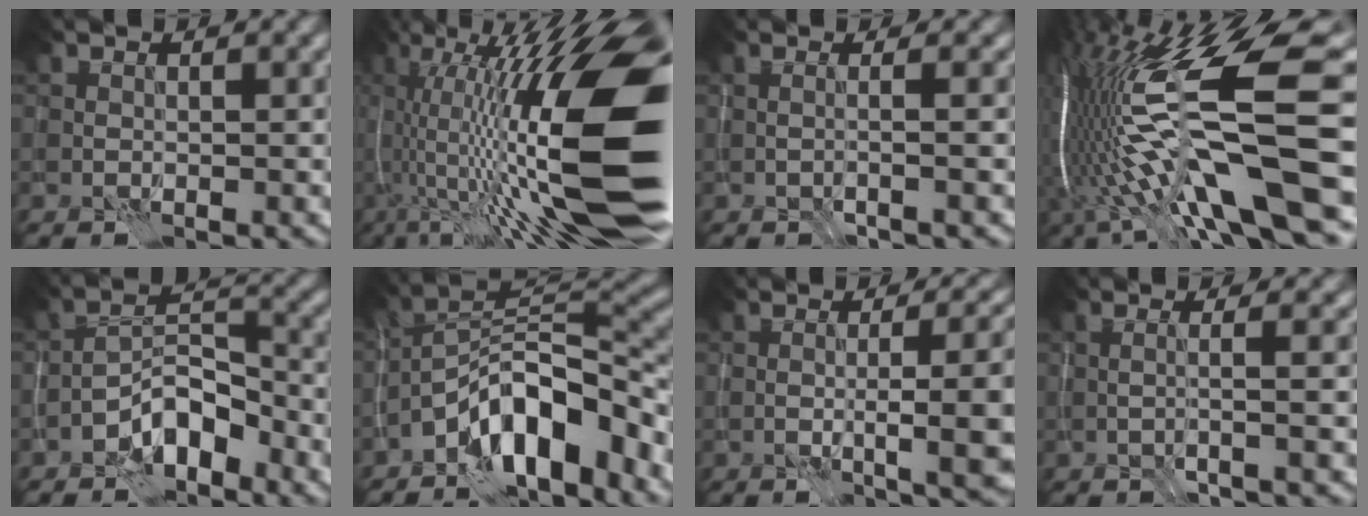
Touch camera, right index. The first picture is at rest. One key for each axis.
{"total": 20.3, "fx": 0.8, "fy": 6.6, "fz": 19.2, "tx": -0.303, "ty": 0.020, "tz": 0.013}
{"total": 2.2, "fx": -0.2, "fy": 0.7, "fz": 2.1, "tx": -0.018, "ty": 0.000, "tz": -0.018}
{"total": 18.4, "fx": -1.6, "fy": 4.7, "fz": 17.7, "tx": -0.331, "ty": -0.001, "tz": -0.027}
{"total": 4.8, "fx": -3.2, "fy": 2.0, "fz": 3.0, "tx": -0.041, "ty": 0.018, "tz": -0.062}
{"total": 9.9, "fx": -5.5, "fy": 3.8, "fz": 7.3, "tx": -0.104, "ty": 0.017, "tz": -0.110}
{"total": 9.0, "fx": -1.0, "fy": 2.4, "fz": 8.6, "tx": -0.105, "ty": 0.006, "tz": -0.012}
{"total": 2.5, "fx": -0.3, "fy": 0.6, "fz": 2.4, "tx": -0.027, "ty": 0.002, "tz": -0.017}